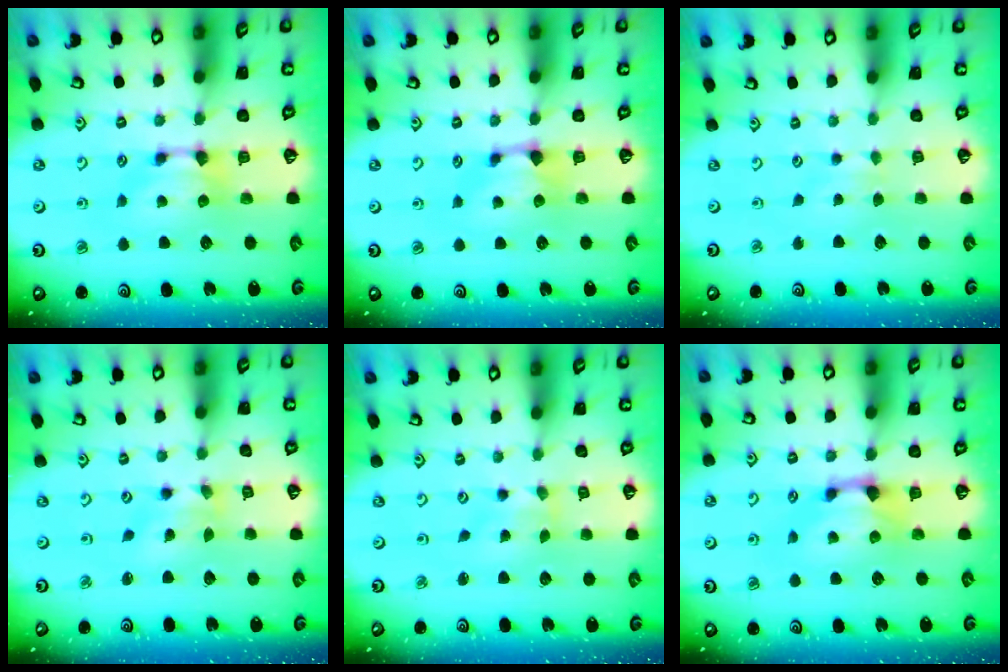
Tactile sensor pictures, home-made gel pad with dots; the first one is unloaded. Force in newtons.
{"total": 1.0, "press": 0.7, "slide": 0.6}
{"total": 2.7, "press": 2.7, "slide": 0.5}
{"total": 1.4, "press": 0.9, "slide": 1.1}
{"total": 2.7, "press": 2.5, "slide": 1.0}
{"total": 1.1, "press": 0.5, "slide": 1.0}